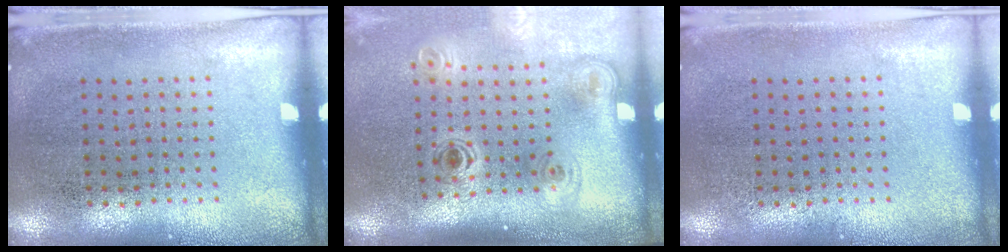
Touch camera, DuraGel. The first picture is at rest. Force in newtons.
{"total": 2.1, "press": 1.4, "slide": 1.5}
{"total": 0.0}